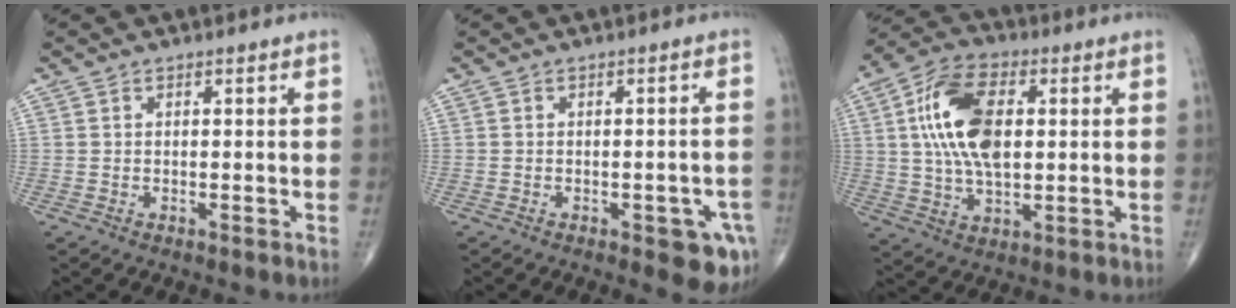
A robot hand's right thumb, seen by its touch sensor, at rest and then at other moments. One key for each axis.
{"total": 6.9, "fx": -2.9, "fy": 2.7, "fz": 5.7, "tx": -0.047, "ty": 0.008, "tz": -0.030}
{"total": 15.4, "fx": 2.6, "fy": 8.3, "fz": 12.7, "tx": -0.238, "ty": 0.009, "tz": 0.044}